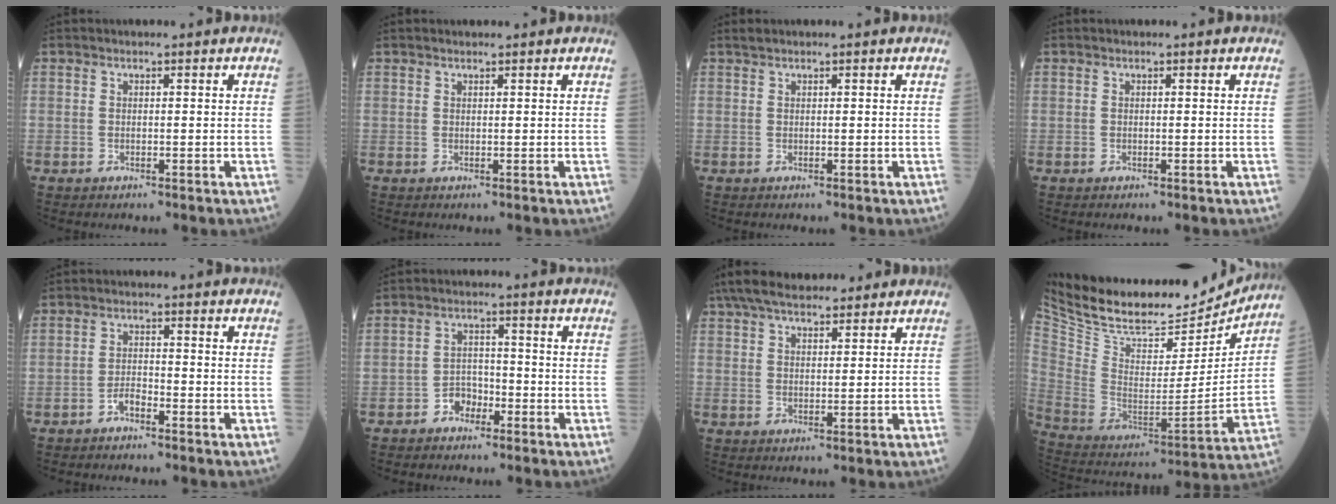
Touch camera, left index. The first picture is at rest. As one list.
[{"total": 0.8, "force": [0.8, 0.1, 0.3], "torque": [-0.007, 0.010, 0.015]}, {"total": 0.6, "force": [0.6, 0.0, 0.2], "torque": [-0.007, 0.008, 0.014]}, {"total": 0.0}, {"total": 2.0, "force": [-1.6, 0.5, 1.1], "torque": [-0.020, 0.002, -0.031]}, {"total": 3.3, "force": [-2.2, 2.1, 1.3], "torque": [-0.019, 0.008, -0.041]}, {"total": 12.2, "force": [10.0, 3.5, 5.9], "torque": [-0.099, 0.048, 0.163]}, {"total": 27.0, "force": [23.9, 7.4, 10.1], "torque": [-0.198, -0.024, 0.373]}]